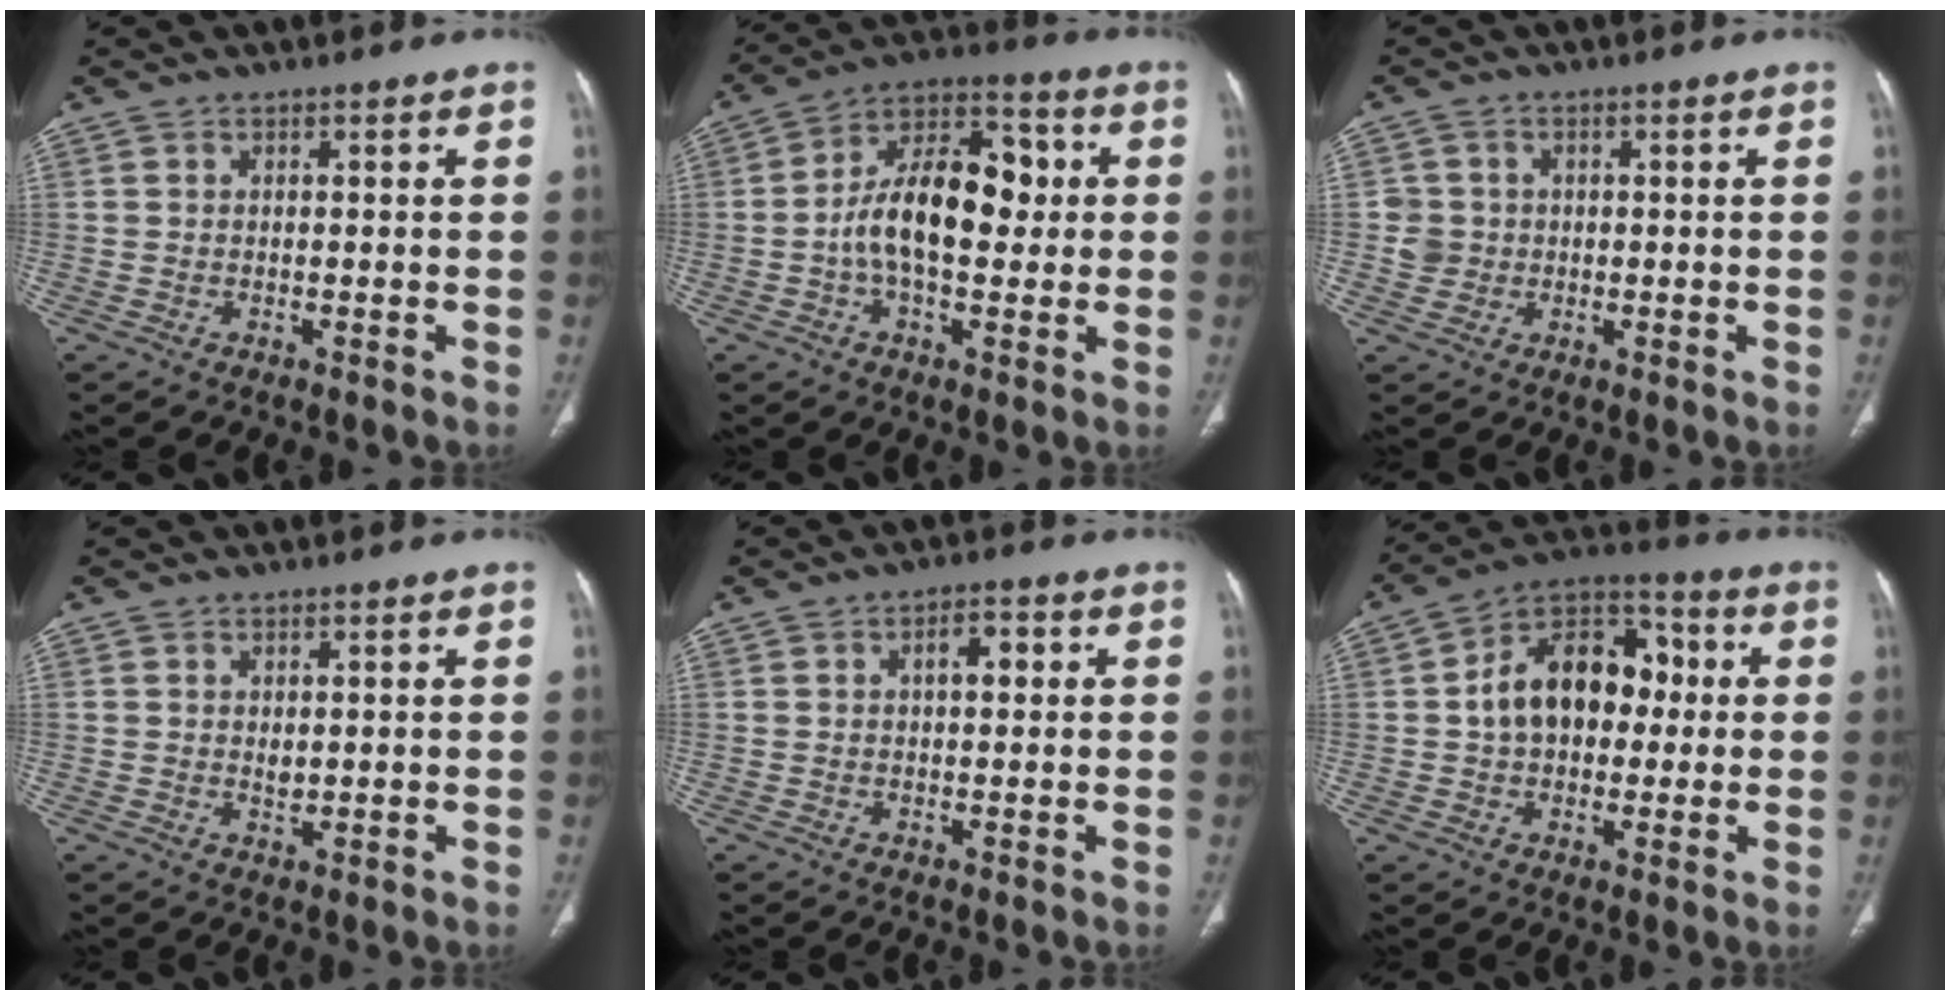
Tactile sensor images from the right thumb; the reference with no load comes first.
{"total": 16.0, "force": [0.3, 9.0, 13.2], "torque": [-0.202, 0.035, -0.004]}
{"total": 3.8, "force": [0.1, 3.7, 0.6], "torque": [0.010, 0.006, 0.002]}
{"total": 1.5, "force": [0.4, 0.9, 1.1], "torque": [-0.015, -0.006, 0.010]}
{"total": 3.9, "force": [0.9, 1.9, 3.2], "torque": [-0.043, 0.008, 0.011]}
{"total": 16.3, "force": [1.3, 11.3, 11.8], "torque": [-0.148, 0.036, 0.012]}